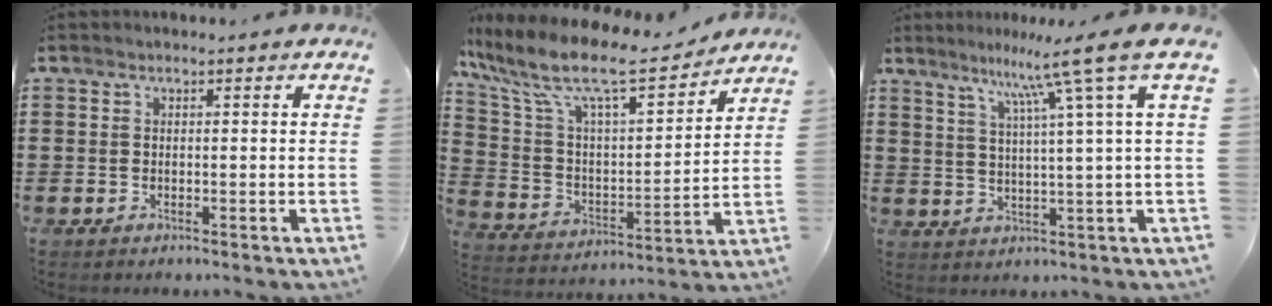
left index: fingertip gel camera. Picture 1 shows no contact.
{"total": 11.3, "force": [9.0, 2.2, 6.5], "torque": [-0.170, -0.057, 0.148]}
{"total": 9.1, "force": [5.2, -2.0, 7.1], "torque": [-0.138, -0.024, 0.073]}